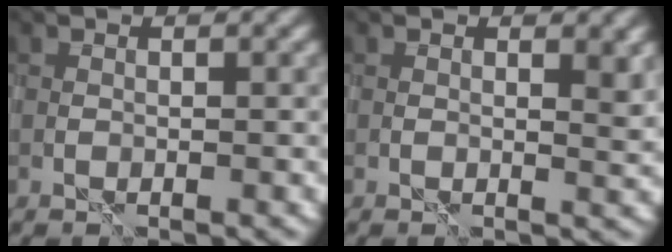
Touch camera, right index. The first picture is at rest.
{"total": 2.2, "force": [0.6, 0.8, 2.0], "torque": [-0.024, -0.001, 0.011]}